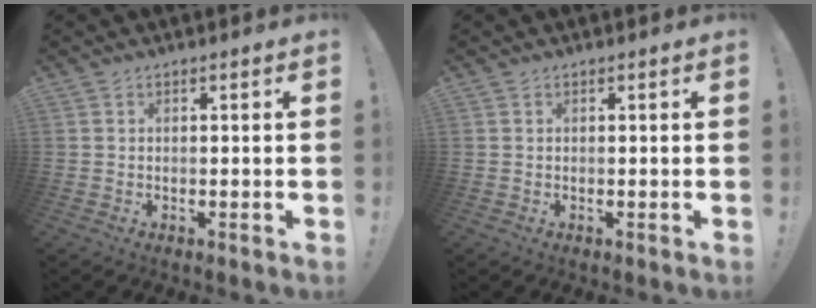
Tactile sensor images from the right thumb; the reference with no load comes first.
{"total": 0.0}